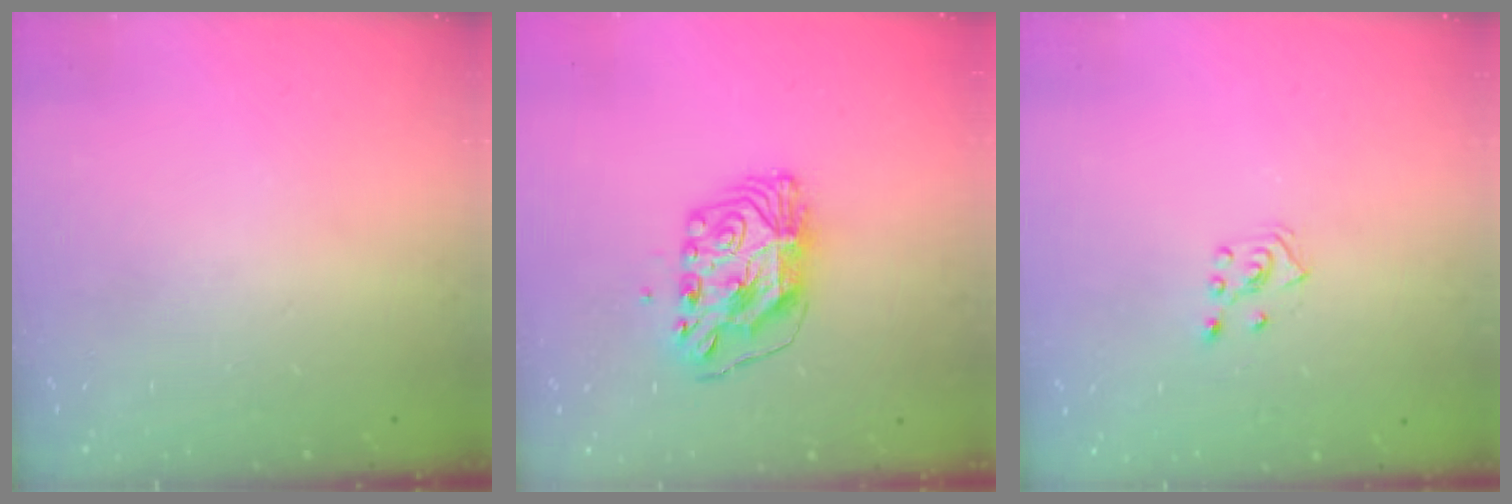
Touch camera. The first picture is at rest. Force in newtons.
{"total": 9.6, "press": 9.6, "slide": 0.9}
{"total": 2.8, "press": 2.7, "slide": 0.5}